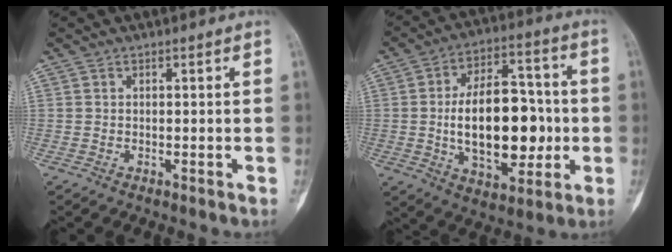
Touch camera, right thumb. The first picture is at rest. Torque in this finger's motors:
{"motor_torque": [3.12, 1.89, 1.09, -0.78, 0.58]}